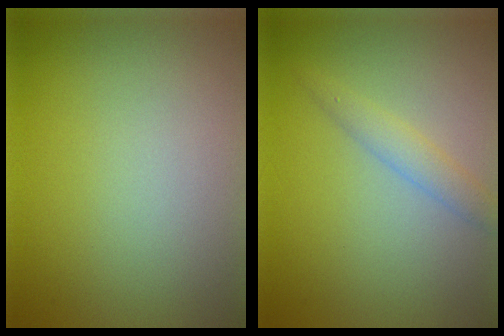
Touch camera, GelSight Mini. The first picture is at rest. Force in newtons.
{"total": 1.9, "press": 1.9, "slide": 0.0}